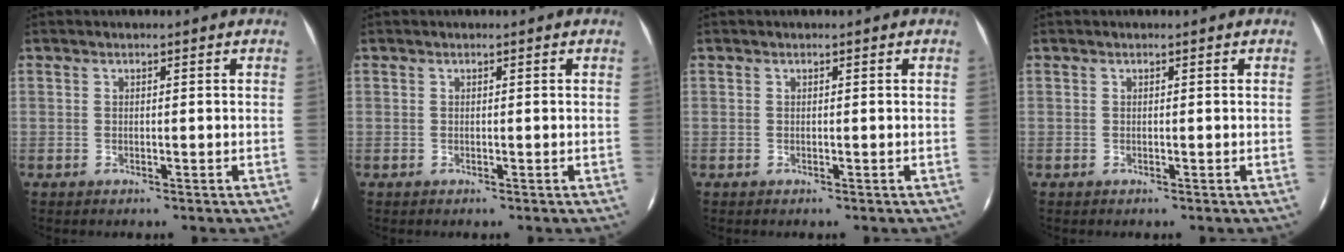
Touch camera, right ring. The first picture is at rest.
{"total": 0.0}
{"total": 0.0}
{"total": 0.0}